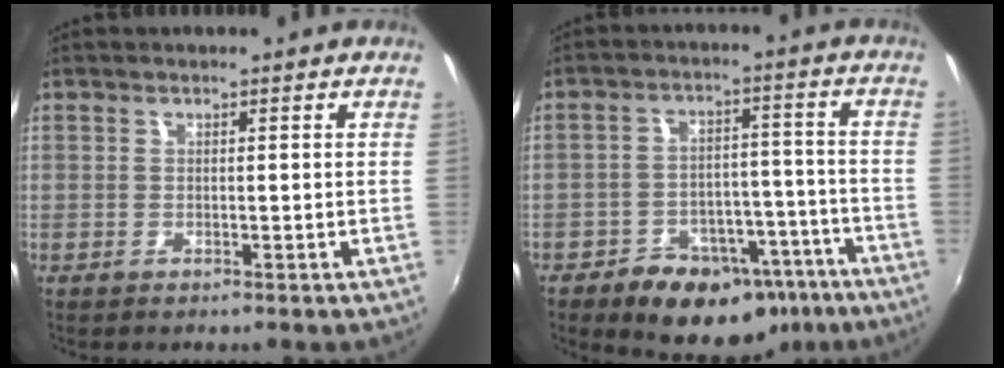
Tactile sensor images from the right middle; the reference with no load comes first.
{"total": 17.2, "force": [-11.5, 10.7, 7.2], "torque": [-0.129, 0.035, -0.135]}